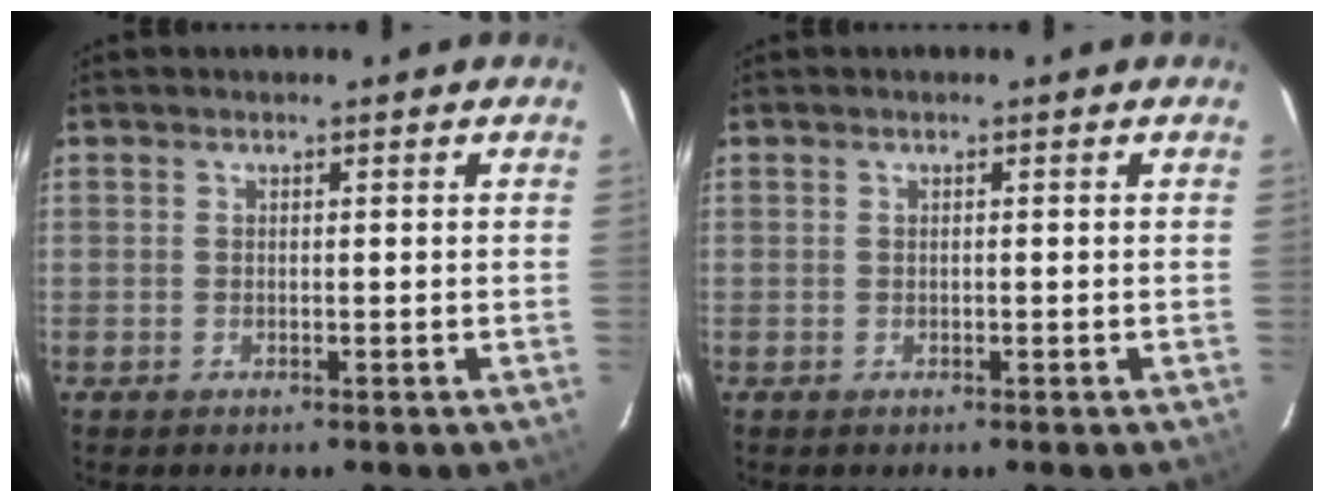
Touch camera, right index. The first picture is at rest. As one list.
[{"total": 0.0}]